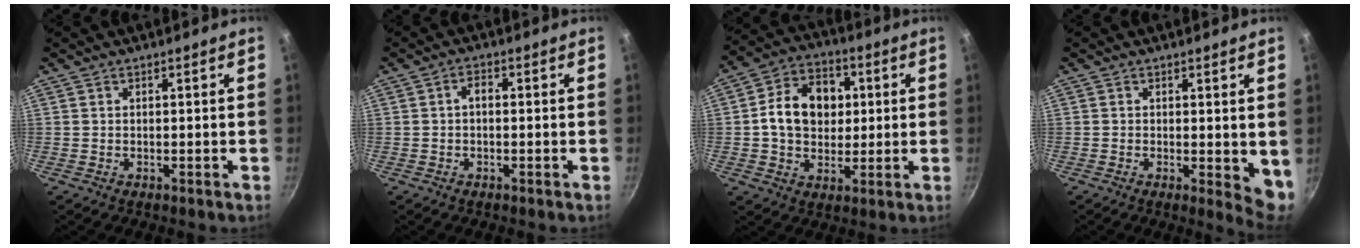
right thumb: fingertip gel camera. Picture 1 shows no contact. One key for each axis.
{"total": 1.9, "fx": 0.0, "fy": 1.1, "fz": 1.5, "tx": -0.027, "ty": 0.010, "tz": -0.004}
{"total": 13.4, "fx": 1.6, "fy": 10.3, "fz": 8.5, "tx": -0.111, "ty": 0.015, "tz": 0.015}
{"total": 5.3, "fx": 0.4, "fy": 2.3, "fz": 4.8, "tx": -0.060, "ty": -0.014, "tz": 0.005}